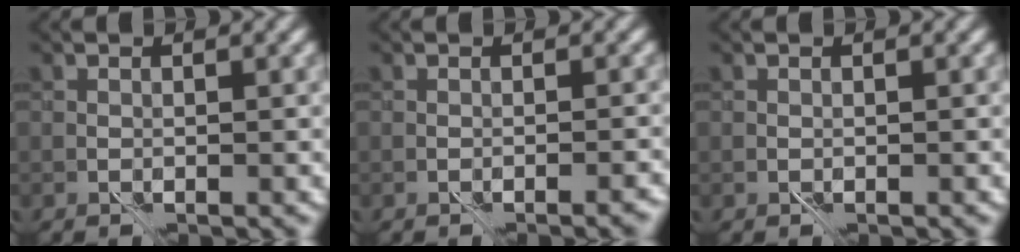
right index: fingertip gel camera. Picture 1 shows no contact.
{"total": 1.6, "force": [-1.4, 0.3, 0.7], "torque": [-0.006, -0.003, -0.017]}
{"total": 0.0}